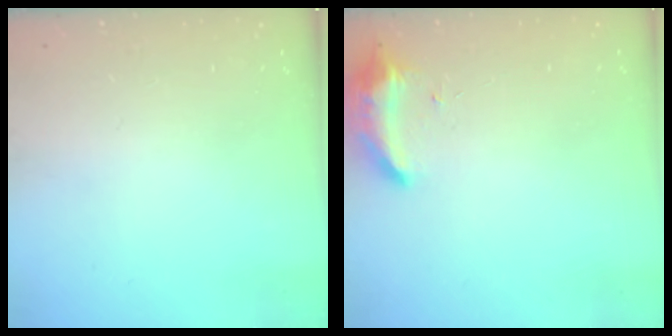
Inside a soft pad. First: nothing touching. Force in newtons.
{"total": 9.1, "press": 8.8, "slide": 2.4}